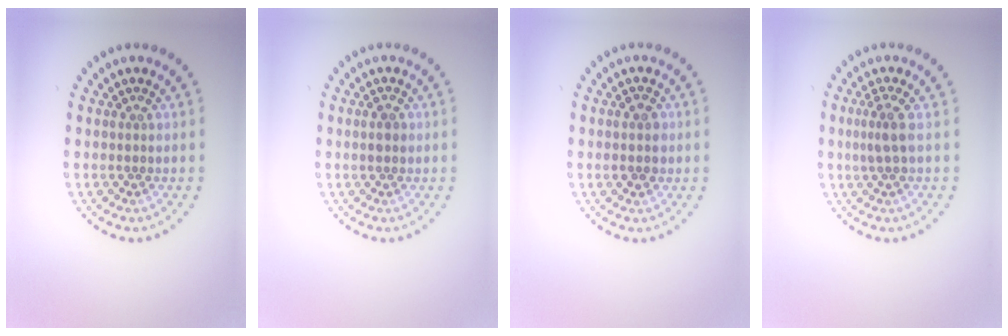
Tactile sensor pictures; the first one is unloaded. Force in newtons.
{"total": 1.1, "press": 1.1, "slide": 0.2}
{"total": 2.2, "press": 2.2, "slide": 0.1}
{"total": 1.7, "press": 1.3, "slide": 1.1}